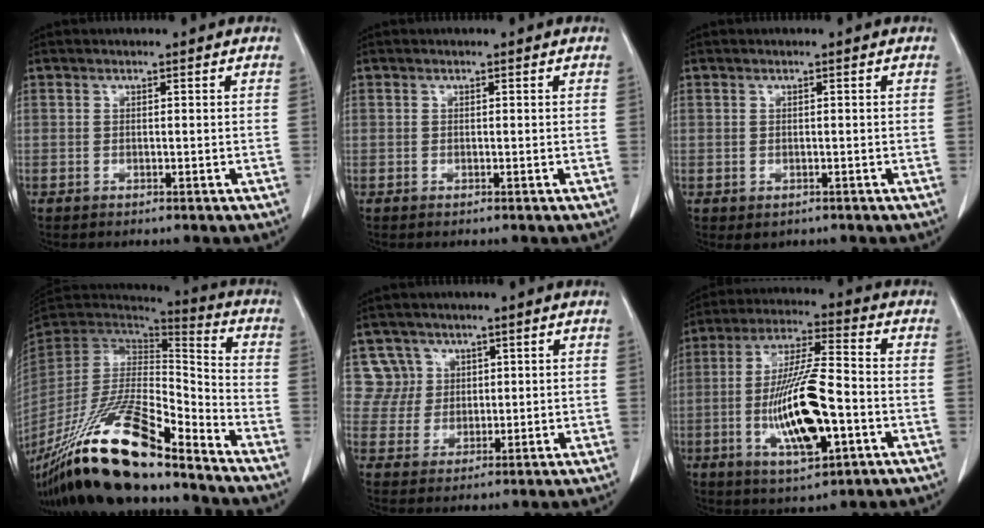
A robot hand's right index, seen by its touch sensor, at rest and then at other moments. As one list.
[{"total": 0.0}, {"total": 1.4, "force": [-0.4, 1.3, 0.3], "torque": [-0.007, 0.002, 0.002]}, {"total": 22.6, "force": [-16.9, 3.6, 14.5], "torque": [-0.294, -0.027, -0.312]}, {"total": 5.2, "force": [2.3, 4.6, -0.9], "torque": [0.032, 0.011, 0.049]}, {"total": 14.7, "force": [-3.6, 3.3, 13.9], "torque": [-0.269, -0.005, -0.059]}]